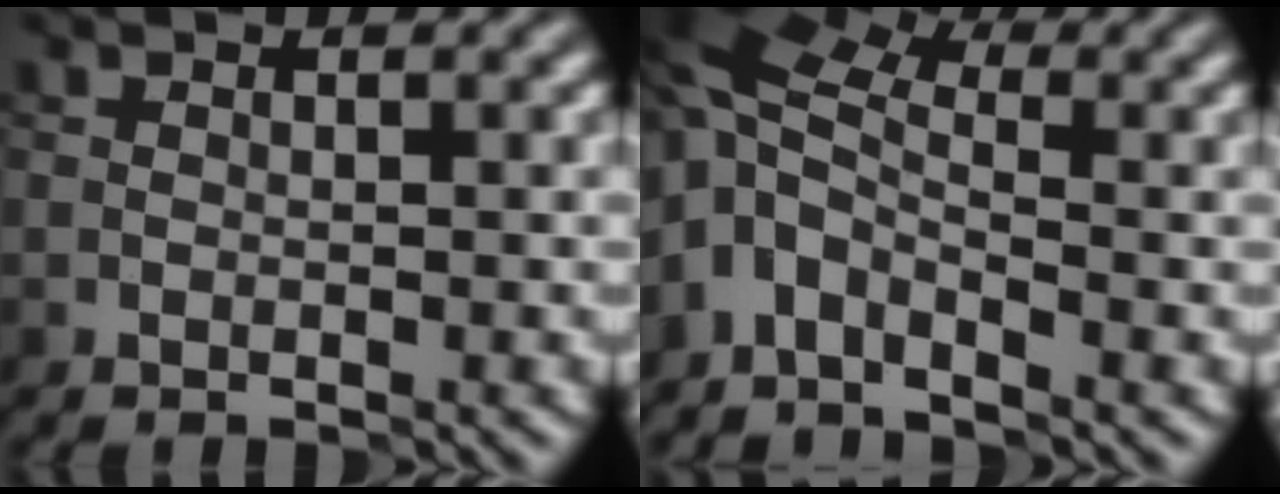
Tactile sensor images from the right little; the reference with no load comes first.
{"total": 5.7, "force": [-0.7, 3.3, 4.6], "torque": [-0.098, 0.007, -0.031]}